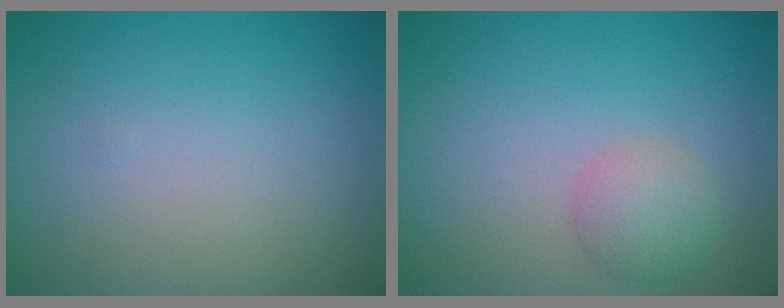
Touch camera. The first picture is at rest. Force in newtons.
{"total": 2.5, "press": 2.5, "slide": 0.1}